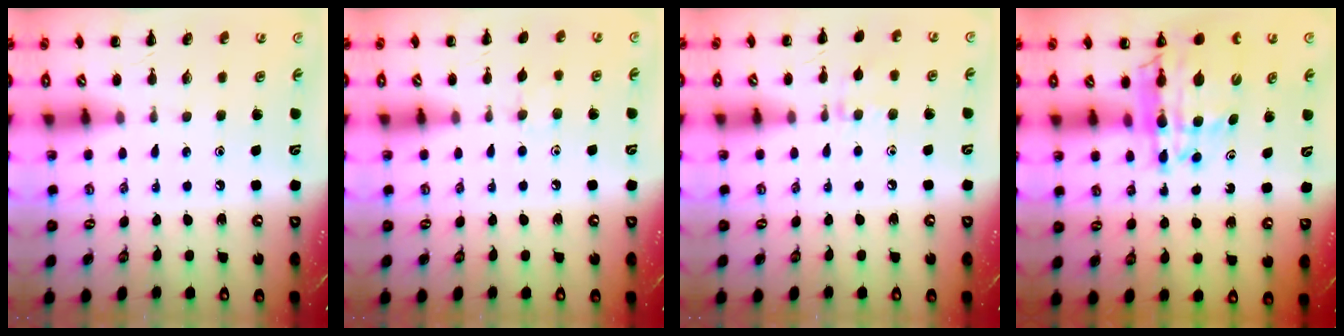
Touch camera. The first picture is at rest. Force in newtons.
{"total": 4.2, "press": 4.0, "slide": 1.3}
{"total": 6.4, "press": 6.1, "slide": 2.1}
{"total": 13.2, "press": 12.7, "slide": 3.8}